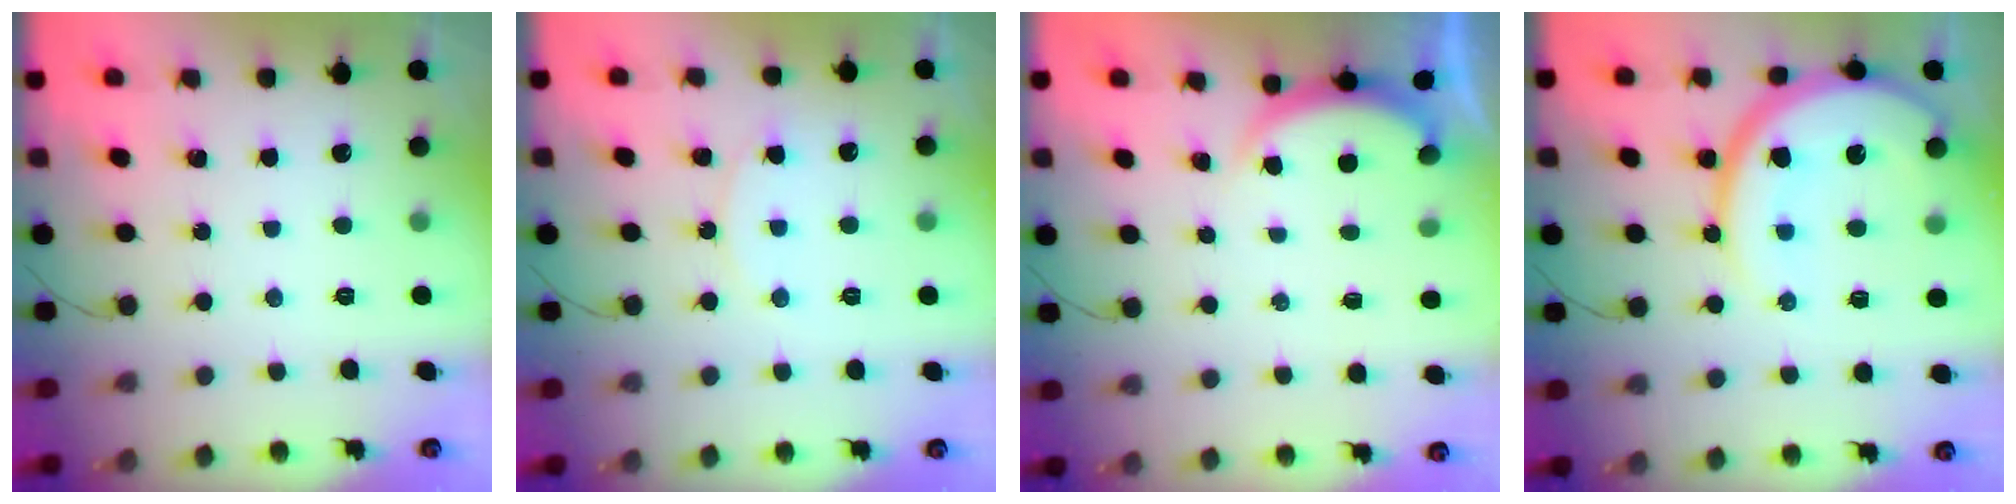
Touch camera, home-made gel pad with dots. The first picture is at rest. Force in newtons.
{"total": 6.6, "press": 6.6, "slide": 0.5}
{"total": 1.7, "press": 1.6, "slide": 0.5}
{"total": 15.6, "press": 15.5, "slide": 1.5}